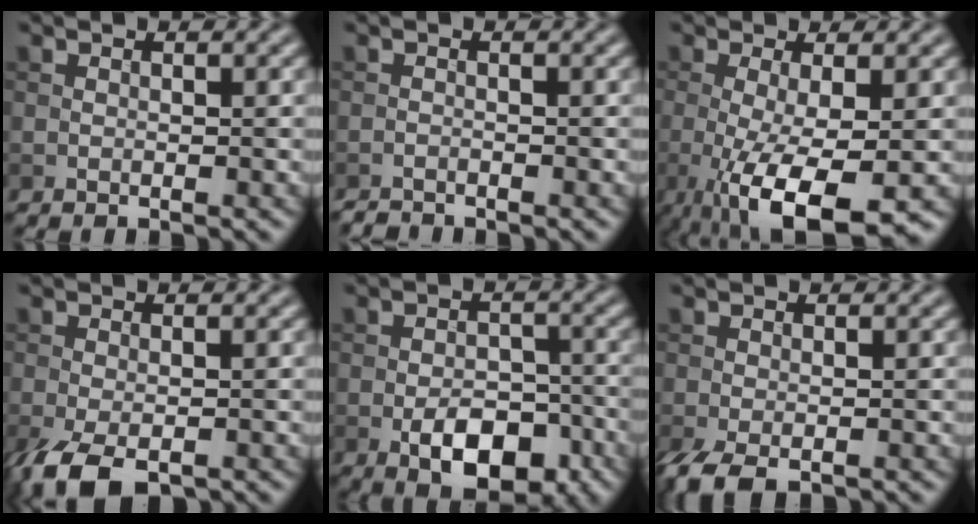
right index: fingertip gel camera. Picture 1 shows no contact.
{"total": 1.0, "force": [-1.0, 0.1, 0.1], "torque": [0.002, -0.002, -0.022]}
{"total": 8.2, "force": [-2.6, 2.2, 7.5], "torque": [-0.139, -0.017, -0.037]}
{"total": 5.4, "force": [-3.3, 2.2, 3.6], "torque": [-0.073, -0.016, -0.060]}
{"total": 6.9, "force": [-3.1, 3.8, 4.8], "torque": [-0.072, -0.008, -0.049]}
{"total": 3.3, "force": [-2.2, 1.1, 2.3], "torque": [-0.049, -0.010, -0.043]}